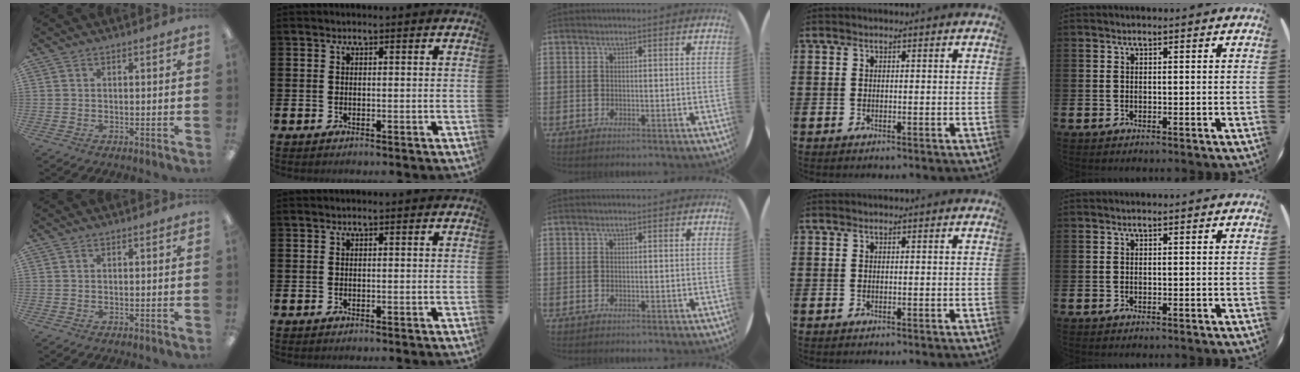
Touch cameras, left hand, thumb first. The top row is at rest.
{}